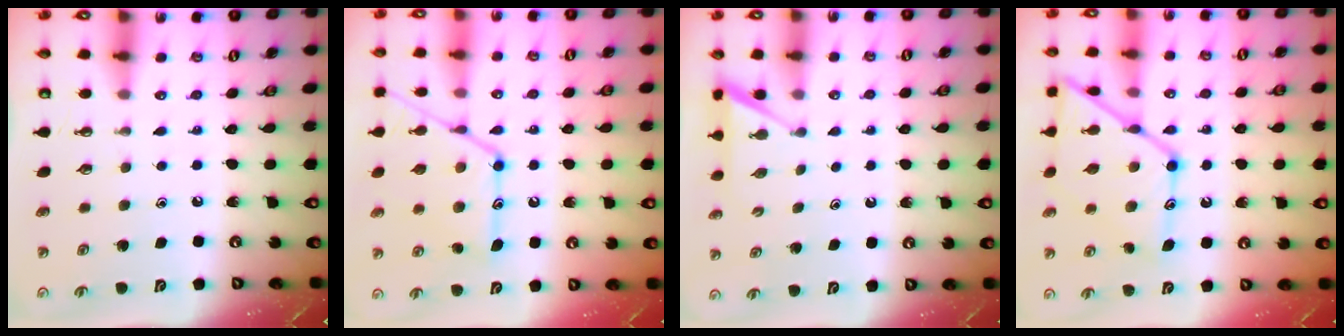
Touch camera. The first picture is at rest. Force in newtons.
{"total": 16.4, "press": 16.3, "slide": 1.4}
{"total": 4.1, "press": 4.1, "slide": 0.2}
{"total": 17.3, "press": 17.2, "slide": 1.3}